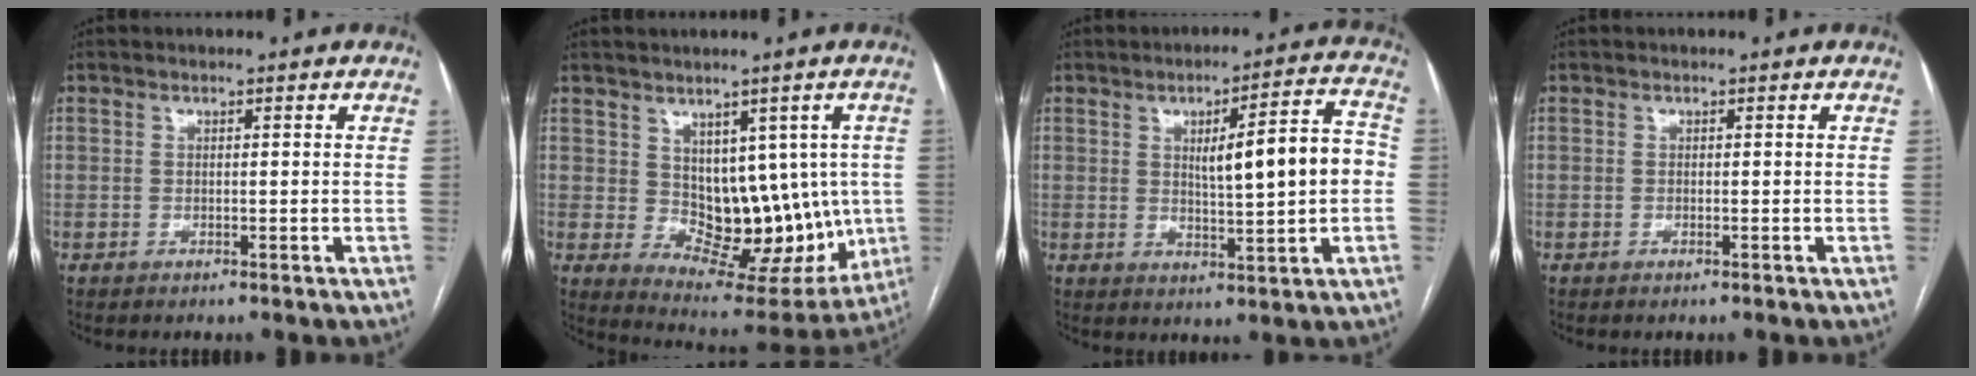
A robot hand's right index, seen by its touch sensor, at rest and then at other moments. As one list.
[{"total": 12.6, "force": [0.7, 8.2, 9.5], "torque": [-0.105, 0.012, 0.043]}, {"total": 10.7, "force": [0.6, 1.5, 10.6], "torque": [-0.150, 0.024, 0.015]}, {"total": 0.0}]